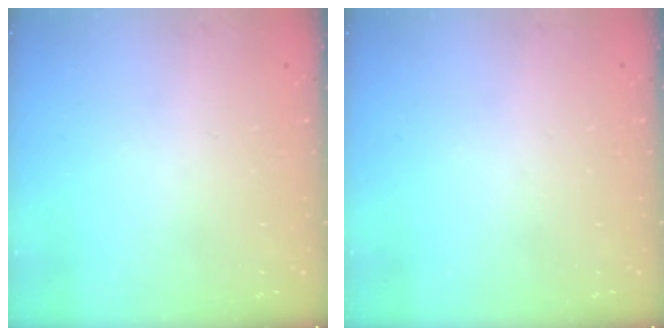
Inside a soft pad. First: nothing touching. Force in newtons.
{"total": 0.0}